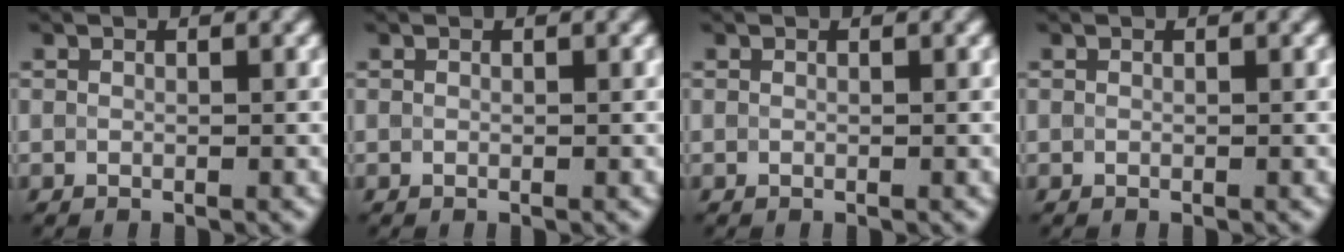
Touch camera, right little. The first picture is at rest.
{"total": 0.0}
{"total": 0.0}
{"total": 0.0}